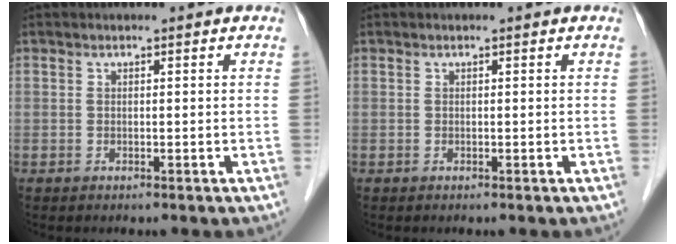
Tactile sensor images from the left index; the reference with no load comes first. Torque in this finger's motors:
{"motor_torque": [-0.03, 0.04, 0.00, -0.01]}